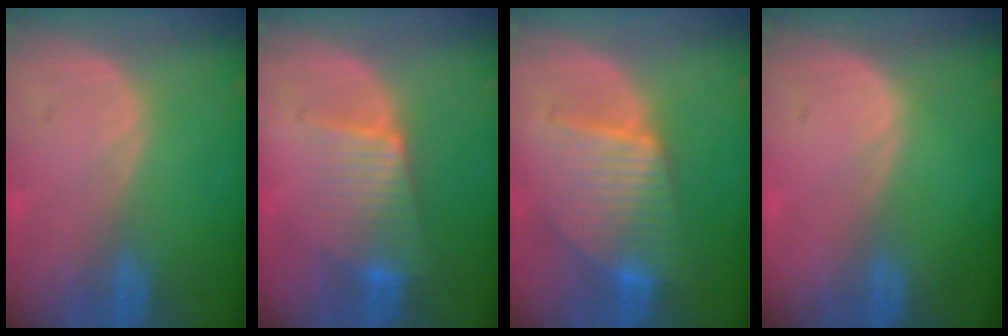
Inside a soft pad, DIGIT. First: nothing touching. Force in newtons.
{"total": 6.7, "press": 6.2, "slide": 2.4}
{"total": 8.4, "press": 8.4, "slide": 0.5}
{"total": 0.0}